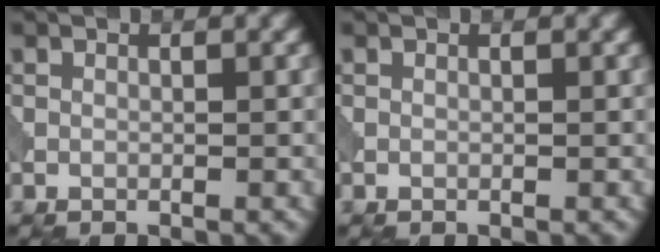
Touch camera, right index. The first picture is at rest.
{"total": 0.0}